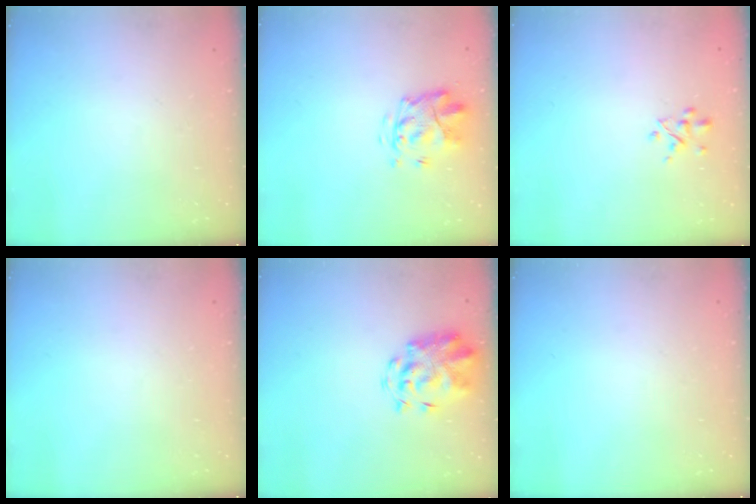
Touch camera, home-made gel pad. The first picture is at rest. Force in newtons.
{"total": 3.8, "press": 3.4, "slide": 1.6}
{"total": 2.3, "press": 2.3, "slide": 0.3}
{"total": 0.0}
{"total": 3.7, "press": 3.4, "slide": 1.4}
{"total": 0.0}